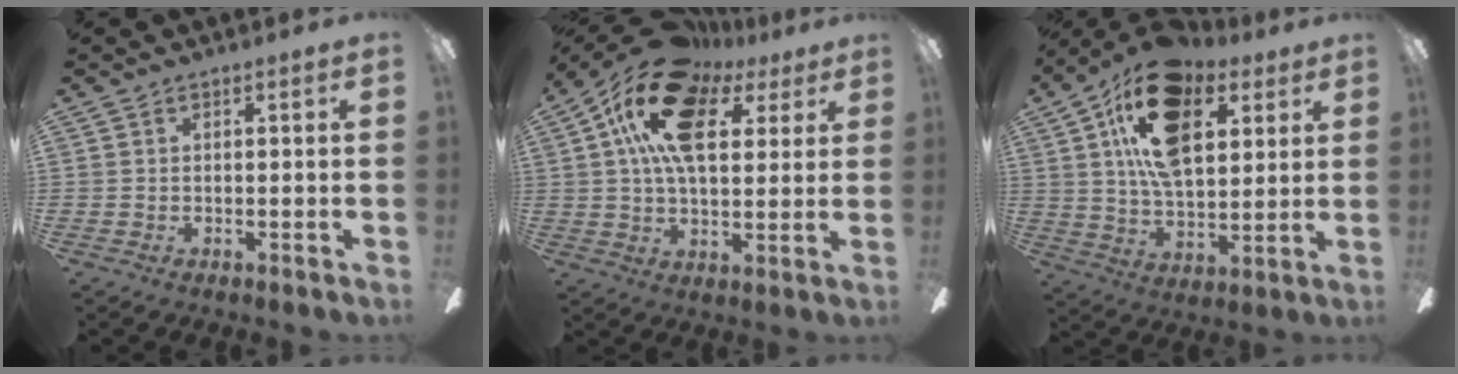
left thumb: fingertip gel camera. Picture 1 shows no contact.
{"total": 19.9, "force": [8.6, 10.8, 14.3], "torque": [-0.276, -0.011, 0.146]}
{"total": 20.2, "force": [9.3, 11.2, 14.0], "torque": [-0.247, -0.019, 0.160]}